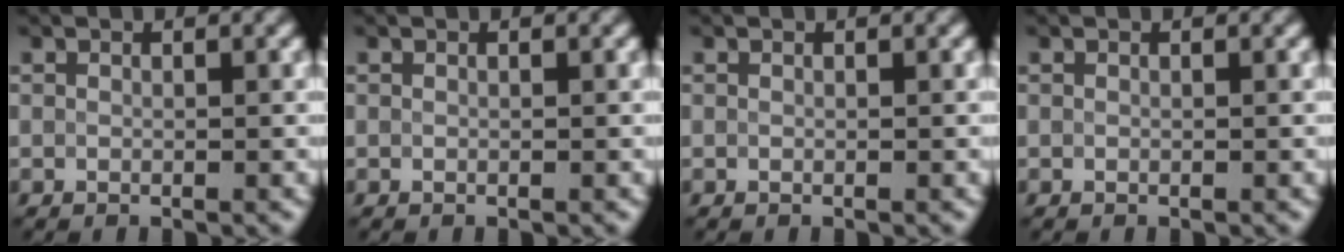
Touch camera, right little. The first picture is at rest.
{"total": 0.0}
{"total": 0.0}
{"total": 0.0}